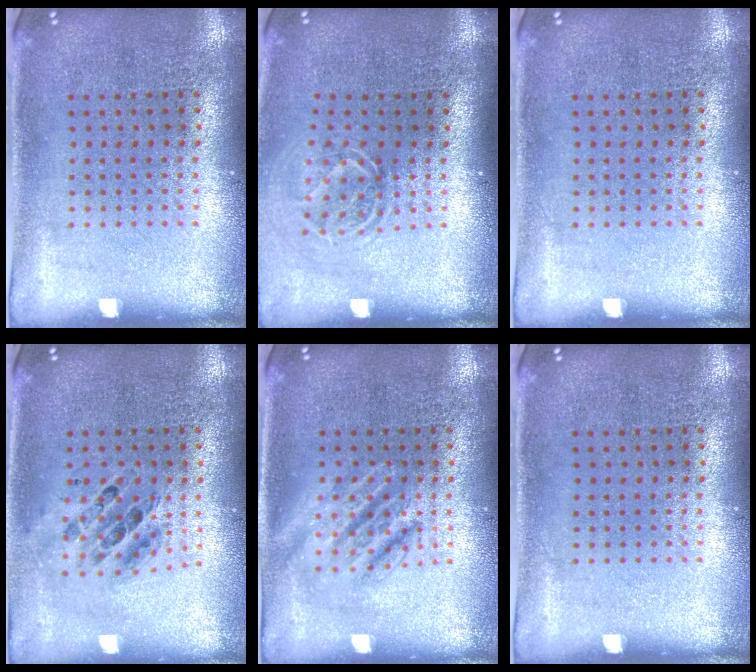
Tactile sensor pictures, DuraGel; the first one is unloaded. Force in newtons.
{"total": 1.6, "press": 1.2, "slide": 1.1}
{"total": 0.0}
{"total": 0.7, "press": 0.6, "slide": 0.2}
{"total": 2.8, "press": 2.8, "slide": 0.4}
{"total": 0.0}